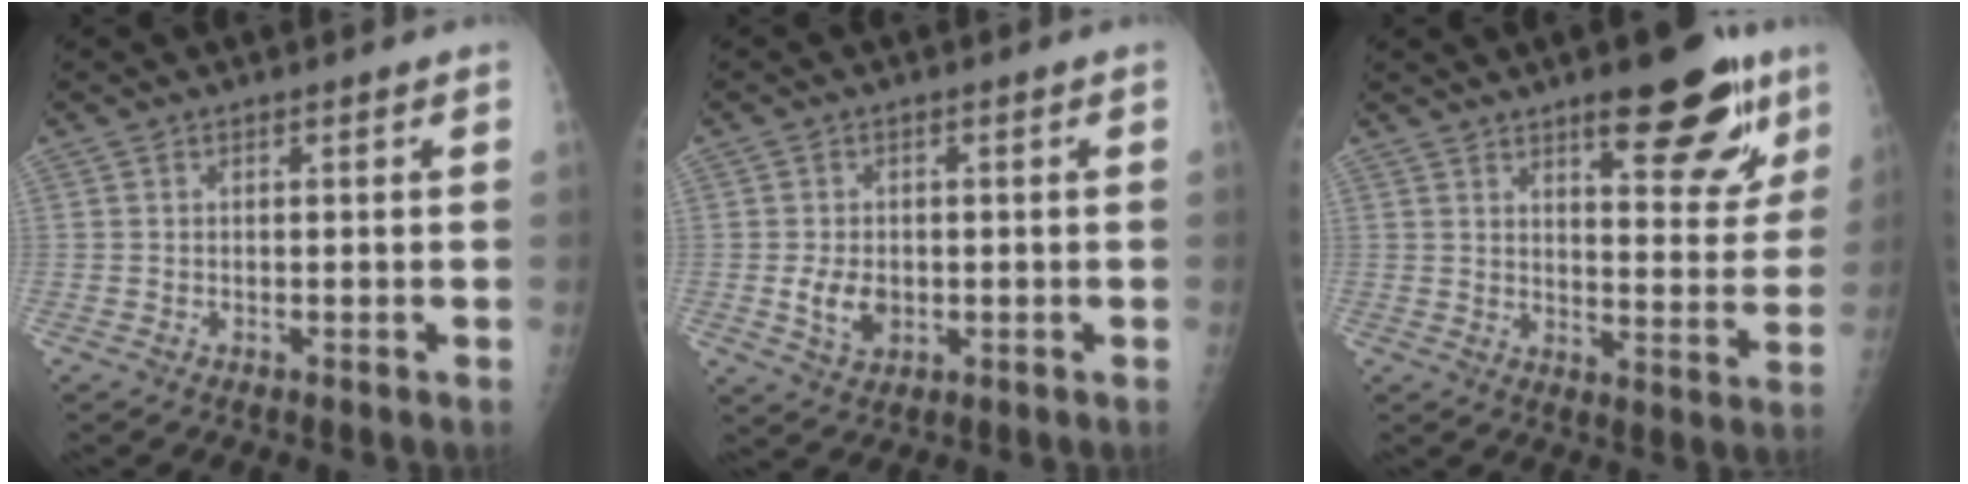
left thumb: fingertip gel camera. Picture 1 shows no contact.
{"total": 4.9, "force": [-0.5, 3.5, 3.4], "torque": [-0.052, -0.004, 0.000]}
{"total": 15.5, "force": [9.3, 5.0, 11.4], "torque": [-0.109, -0.048, 0.129]}